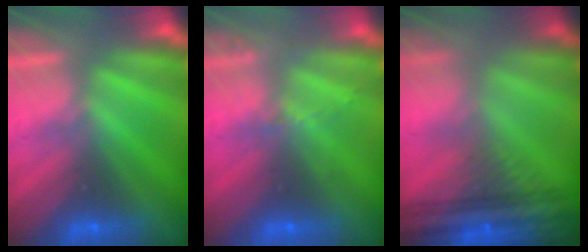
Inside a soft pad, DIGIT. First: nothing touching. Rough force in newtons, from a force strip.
{"total": 2.0}
{"total": 7.5}